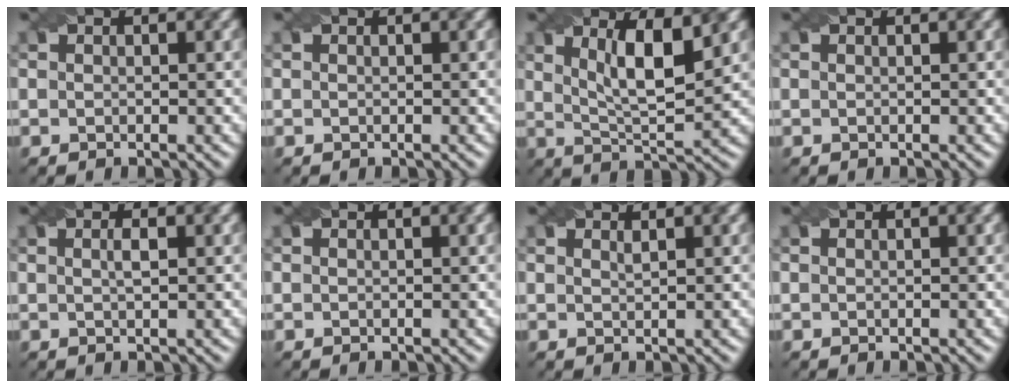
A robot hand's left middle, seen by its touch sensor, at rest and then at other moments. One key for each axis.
{"total": 0.0}
{"total": 6.8, "fx": 2.5, "fy": 1.9, "fz": 6.0, "tx": -0.093, "ty": 0.002, "tz": 0.038}
{"total": 0.0}
{"total": 1.2, "fx": 0.3, "fy": 0.3, "fz": 1.2, "tx": -0.017, "ty": 0.003, "tz": 0.005}
{"total": 0.0}
{"total": 0.6, "fx": 0.6, "fy": 0.1, "fz": 0.3, "tx": -0.004, "ty": 0.000, "tz": 0.011}
{"total": 0.0}